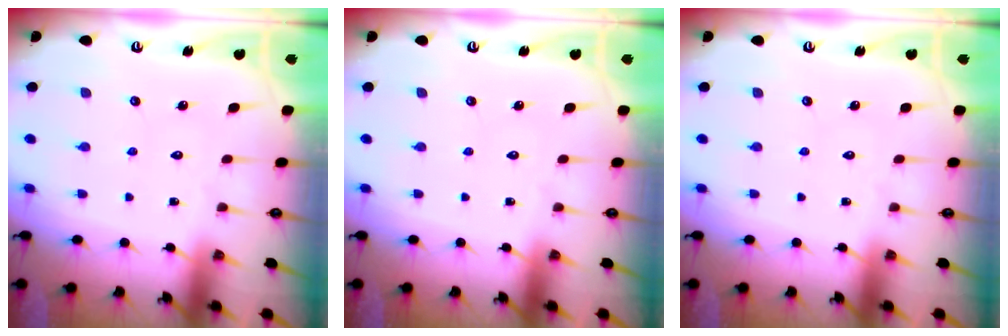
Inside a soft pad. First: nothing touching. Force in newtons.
{"total": 0.0}
{"total": 0.0}